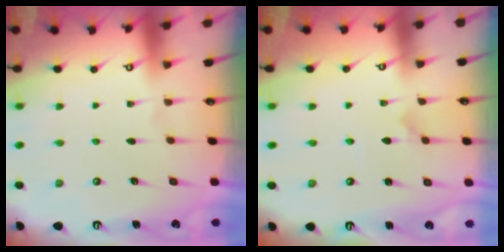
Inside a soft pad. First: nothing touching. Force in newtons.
{"total": 1.3, "press": 1.3, "slide": 0.0}